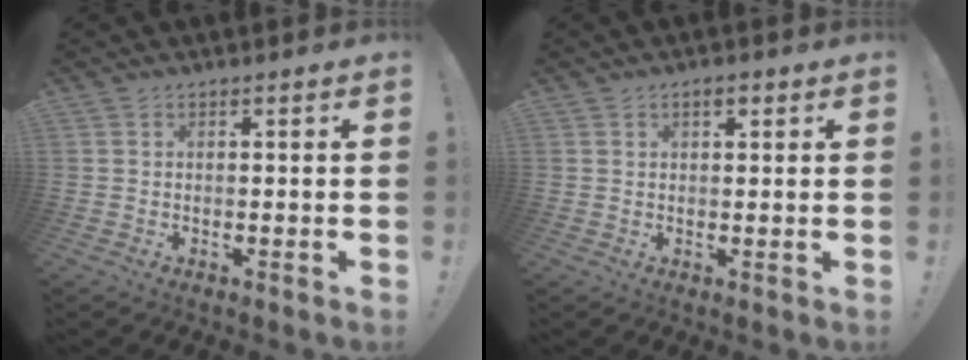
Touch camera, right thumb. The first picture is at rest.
{"total": 2.2, "force": [1.2, 1.0, 1.6], "torque": [-0.023, -0.001, 0.018]}